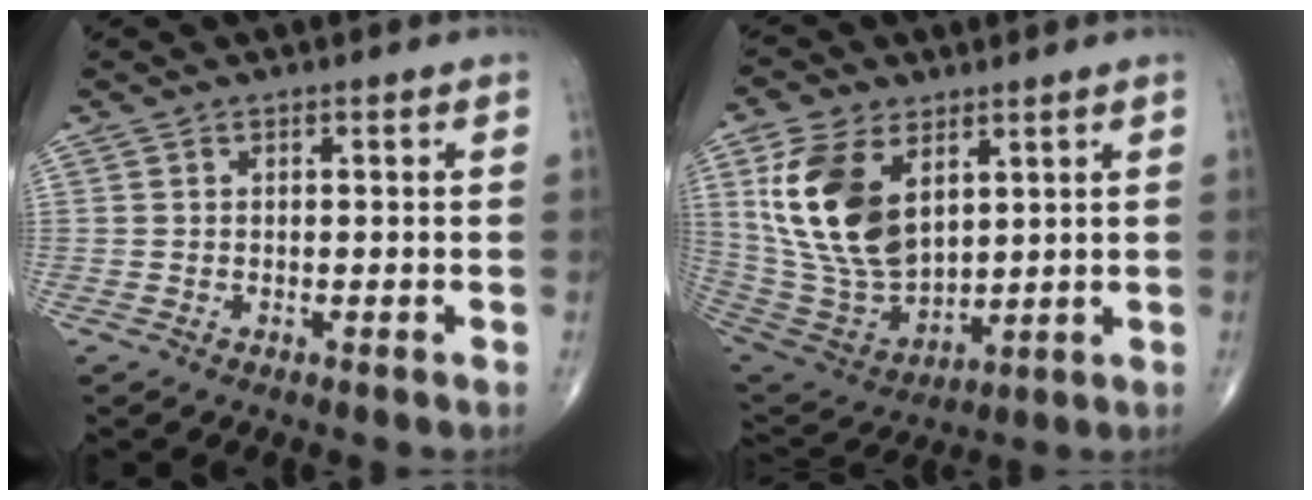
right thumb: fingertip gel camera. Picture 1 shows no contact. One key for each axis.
{"total": 18.1, "fx": 6.1, "fy": 10.7, "fz": 13.3, "tx": -0.247, "ty": -0.029, "tz": 0.132}